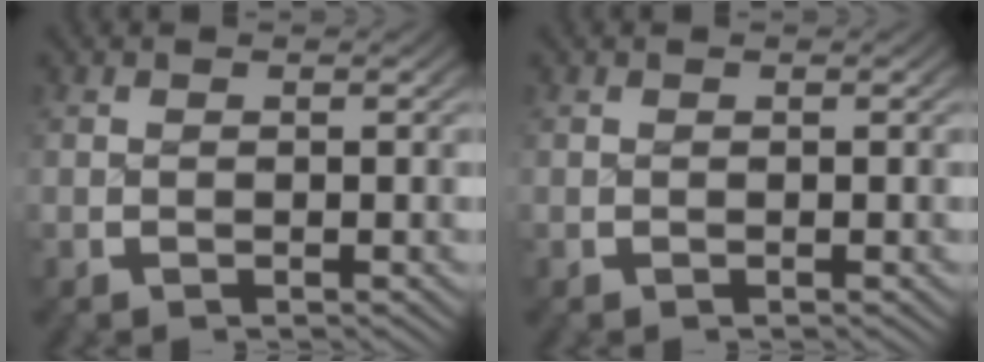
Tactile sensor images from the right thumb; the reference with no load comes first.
{"total": 0.0}